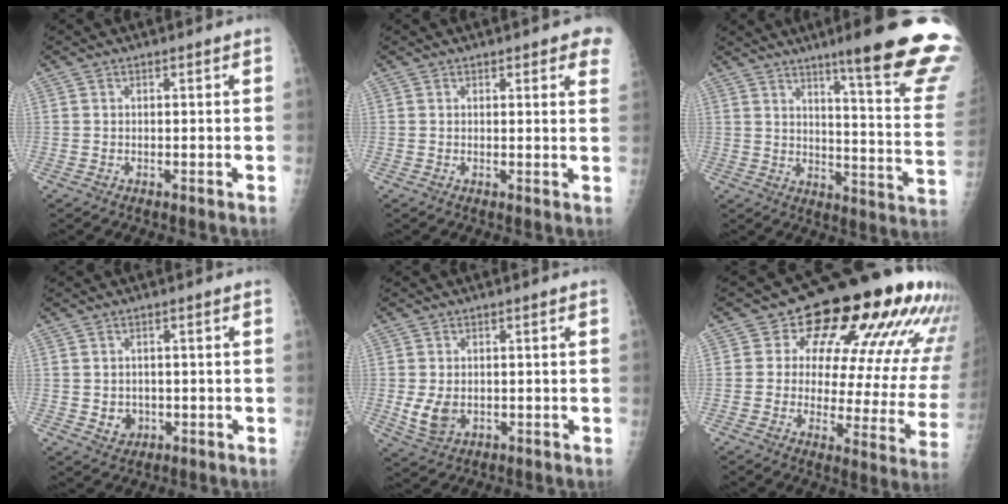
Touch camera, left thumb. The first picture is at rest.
{"total": 5.3, "force": [3.6, 1.9, 3.5], "torque": [-0.010, -0.007, 0.032]}
{"total": 24.3, "force": [16.8, 1.9, 17.4], "torque": [-0.192, -0.101, 0.221]}
{"total": 3.2, "force": [-0.4, 2.9, 1.4], "torque": [-0.008, 0.001, 0.003]}
{"total": 5.0, "force": [-0.5, 3.6, 3.4], "torque": [-0.059, -0.008, 0.001]}
{"total": 22.9, "force": [11.7, 10.4, 16.8], "torque": [-0.187, -0.031, 0.141]}